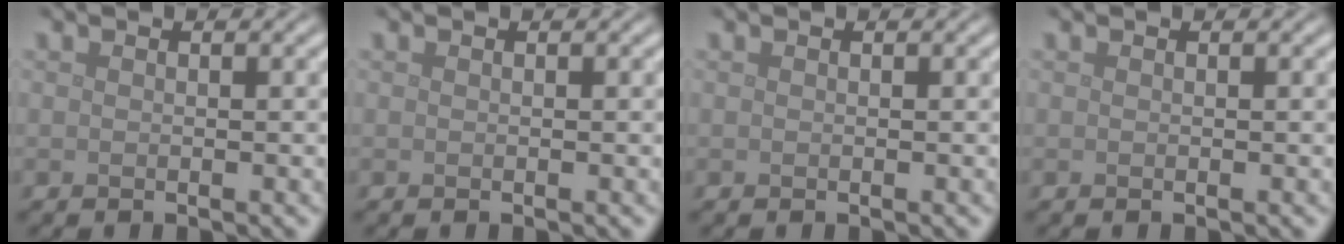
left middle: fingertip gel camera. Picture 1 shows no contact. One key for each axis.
{"total": 0.0}
{"total": 0.0}
{"total": 0.0}